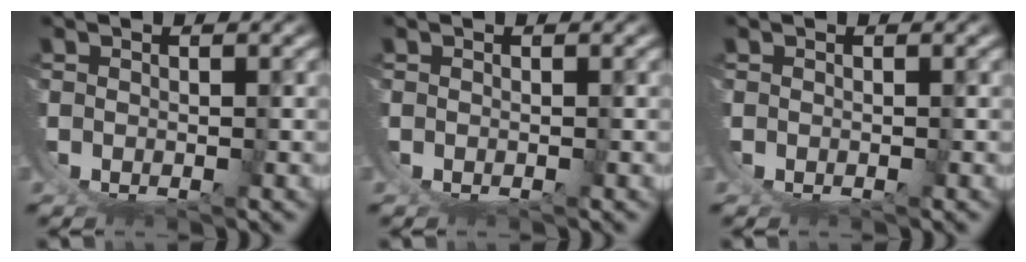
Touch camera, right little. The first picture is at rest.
{"total": 0.0}
{"total": 0.0}